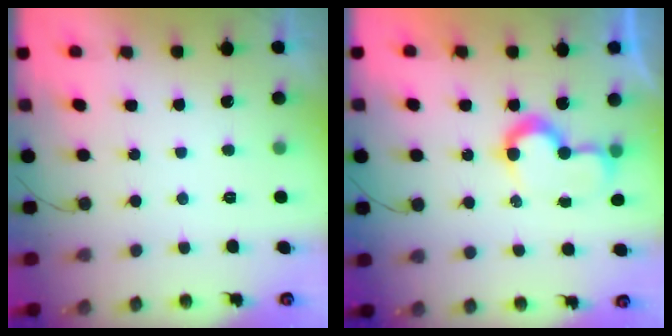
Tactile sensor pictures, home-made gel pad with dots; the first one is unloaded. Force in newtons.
{"total": 8.3, "press": 8.3, "slide": 0.2}